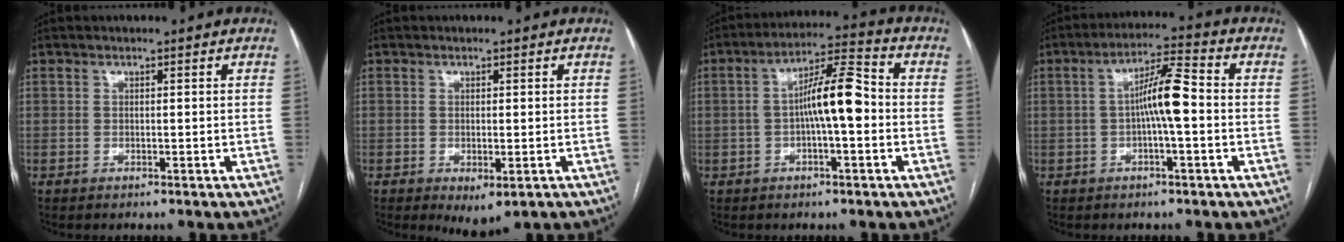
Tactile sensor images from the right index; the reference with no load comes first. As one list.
[{"total": 3.8, "force": [-1.7, 1.3, 3.1], "torque": [-0.040, -0.008, -0.014]}, {"total": 9.3, "force": [-0.7, 1.7, 9.1], "torque": [-0.156, 0.029, -0.015]}, {"total": 7.4, "force": [-0.5, 0.7, 7.3], "torque": [-0.132, 0.019, -0.012]}]